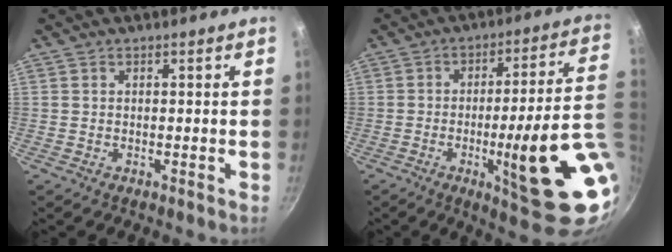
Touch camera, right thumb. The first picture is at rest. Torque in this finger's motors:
{"motor_torque": [2.53, 2.46, 1.80, -0.96, 0.52]}